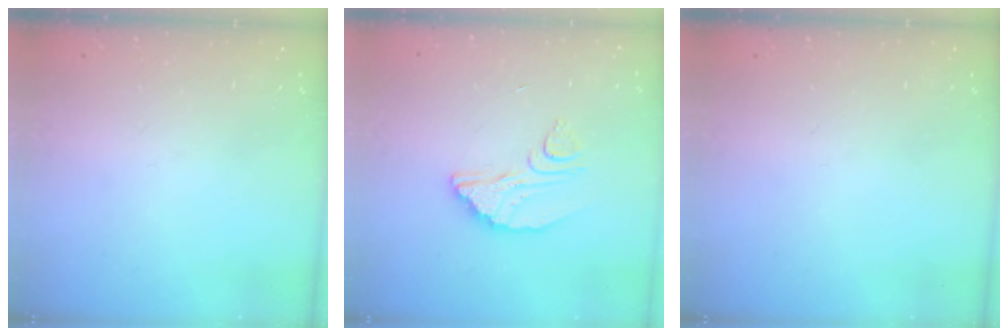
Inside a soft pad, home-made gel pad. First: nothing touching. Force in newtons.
{"total": 7.4, "press": 7.3, "slide": 0.7}
{"total": 0.0}